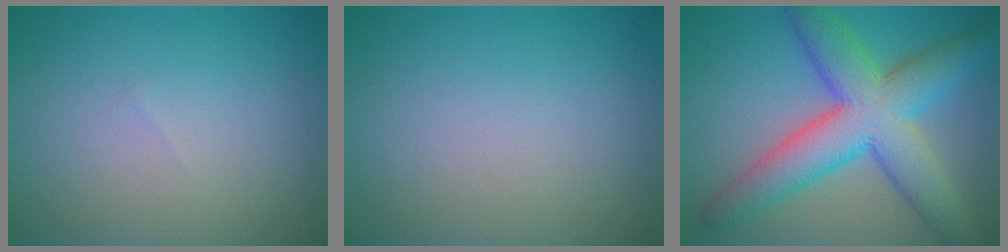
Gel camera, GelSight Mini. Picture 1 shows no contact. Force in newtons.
{"total": 0.0}
{"total": 9.5, "press": 9.5, "slide": 0.2}